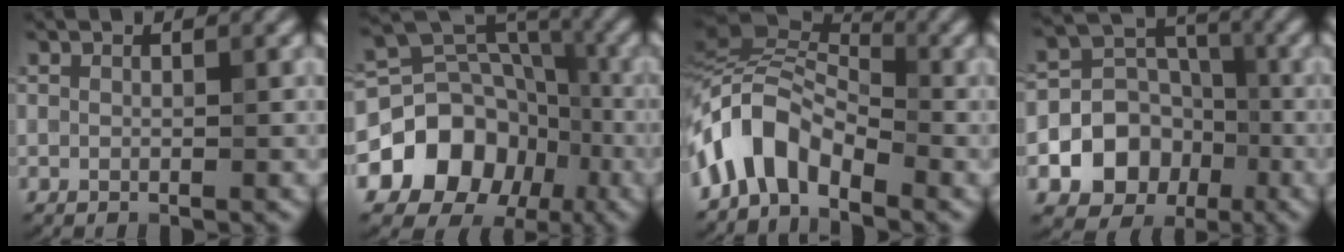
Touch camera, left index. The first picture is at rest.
{"total": 14.3, "force": [-5.9, 11.6, 5.8], "torque": [-0.094, -0.012, -0.118]}
{"total": 6.3, "force": [-2.9, 3.2, 4.7], "torque": [-0.090, 0.018, -0.066]}
{"total": 7.2, "force": [-2.6, 6.0, 3.2], "torque": [-0.033, 0.004, -0.063]}